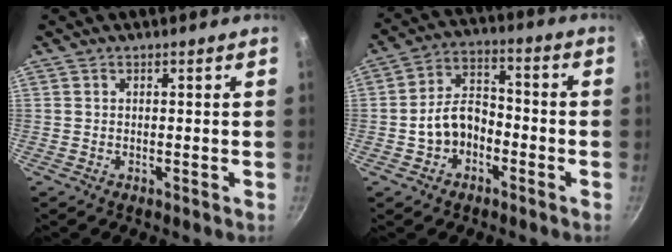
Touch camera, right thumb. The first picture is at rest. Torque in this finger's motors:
{"motor_torque": [-0.08, 0.40, 0.52, -0.90, 0.16]}